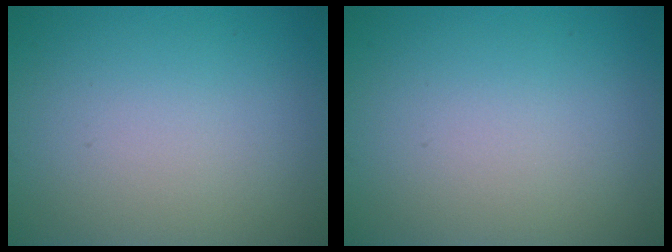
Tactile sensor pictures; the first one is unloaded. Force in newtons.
{"total": 0.0}